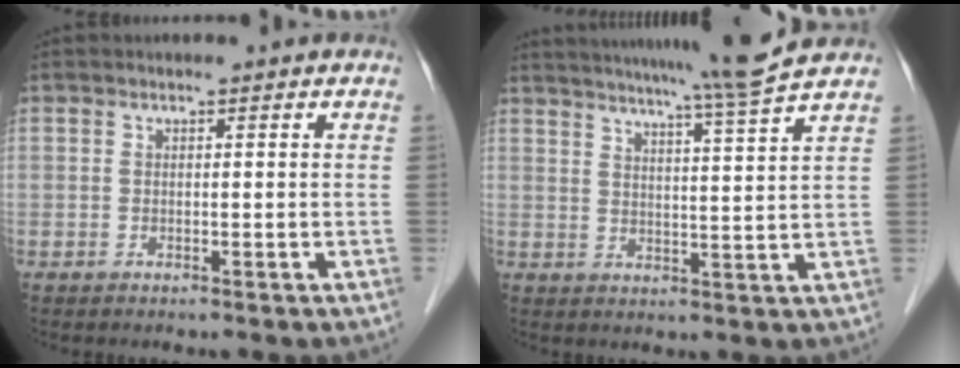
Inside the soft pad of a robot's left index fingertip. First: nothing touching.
{"total": 11.7, "force": [10.2, -2.5, 5.1], "torque": [-0.084, -0.023, 0.141]}